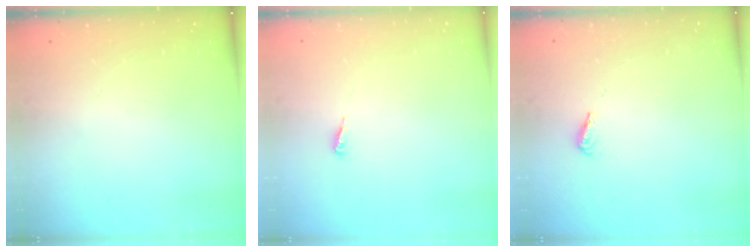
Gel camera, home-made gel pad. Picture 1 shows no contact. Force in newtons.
{"total": 3.9, "press": 3.9, "slide": 0.3}
{"total": 2.3, "press": 2.2, "slide": 0.8}